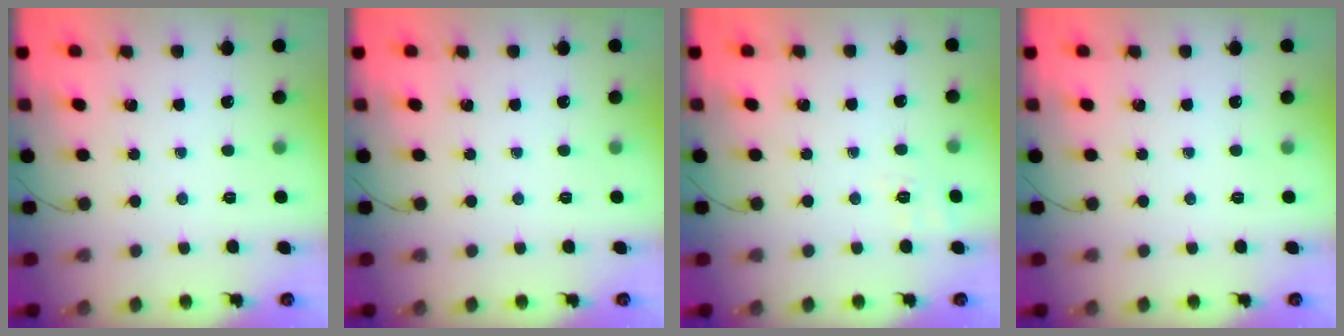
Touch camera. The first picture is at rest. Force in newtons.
{"total": 0.0}
{"total": 2.7, "press": 1.6, "slide": 2.1}
{"total": 0.0}